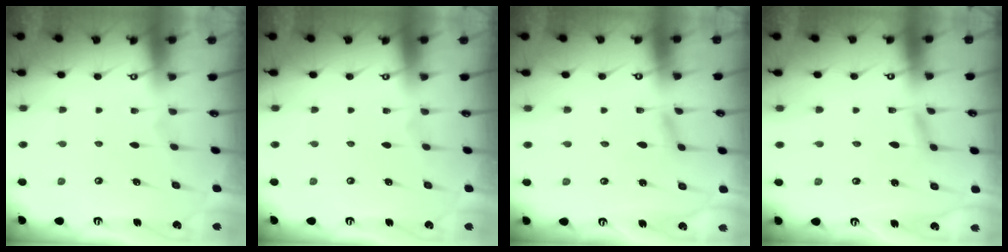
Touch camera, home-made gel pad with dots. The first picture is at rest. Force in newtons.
{"total": 0.0}
{"total": 1.5, "press": 1.5, "slide": 0.2}
{"total": 2.1, "press": 2.1, "slide": 0.2}